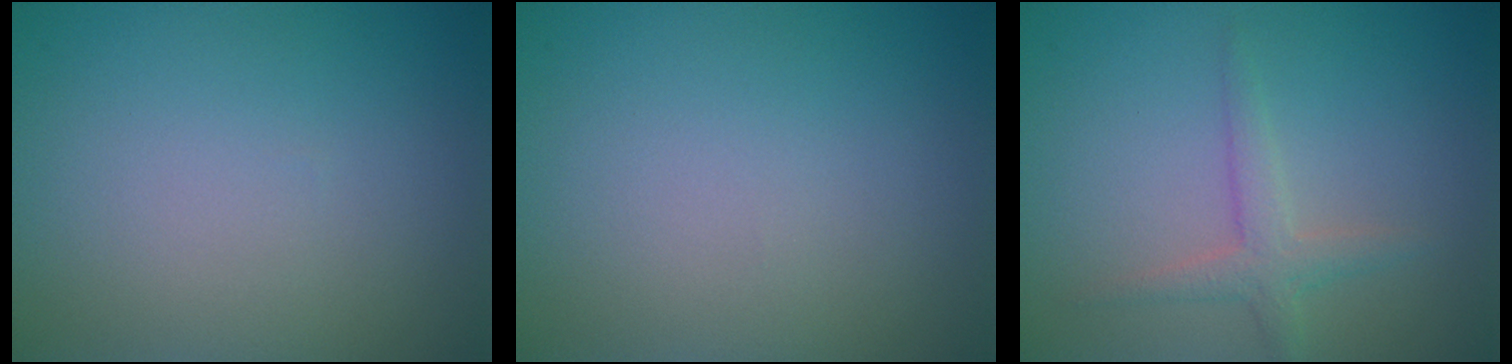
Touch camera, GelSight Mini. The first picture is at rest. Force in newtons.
{"total": 0.0}
{"total": 2.2, "press": 2.2, "slide": 0.1}